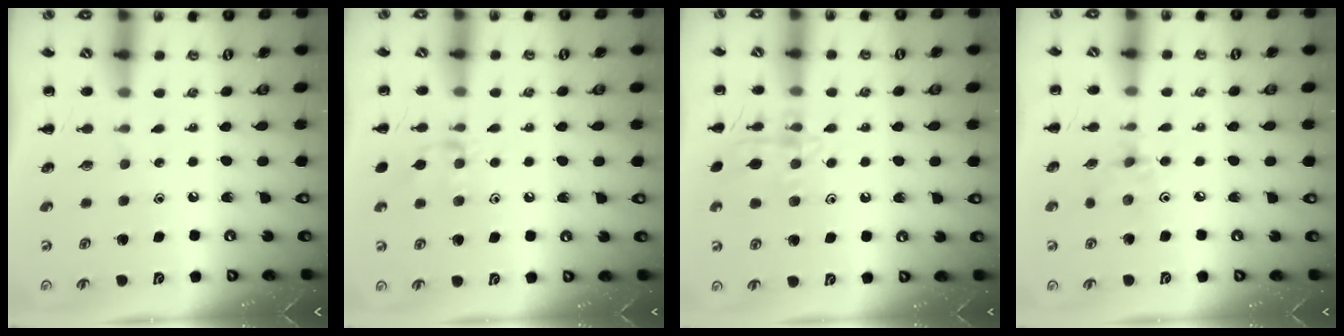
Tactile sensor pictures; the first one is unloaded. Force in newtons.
{"total": 8.6, "press": 8.6, "slide": 1.0}
{"total": 11.3, "press": 11.3, "slide": 0.9}
{"total": 2.4, "press": 2.4, "slide": 0.5}